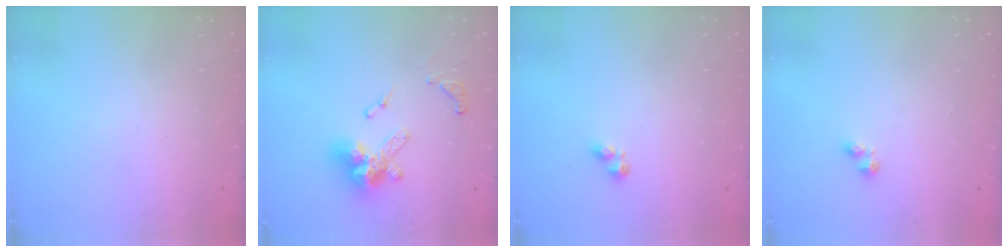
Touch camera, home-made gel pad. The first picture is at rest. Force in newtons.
{"total": 14.2, "press": 14.1, "slide": 1.7}
{"total": 2.7, "press": 2.6, "slide": 0.5}
{"total": 2.7, "press": 2.7, "slide": 0.4}